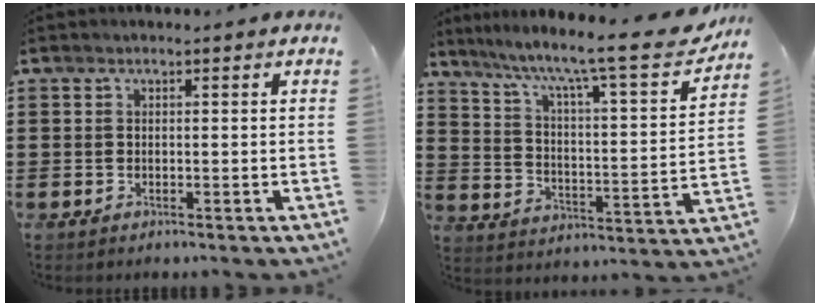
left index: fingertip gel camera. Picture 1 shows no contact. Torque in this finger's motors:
{"motor_torque": [1.39, -0.75, 0.33, 0.21]}